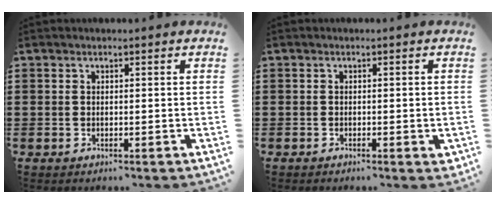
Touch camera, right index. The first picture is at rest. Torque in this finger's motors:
{"motor_torque": [0.37, -0.22, 0.09, 0.03]}